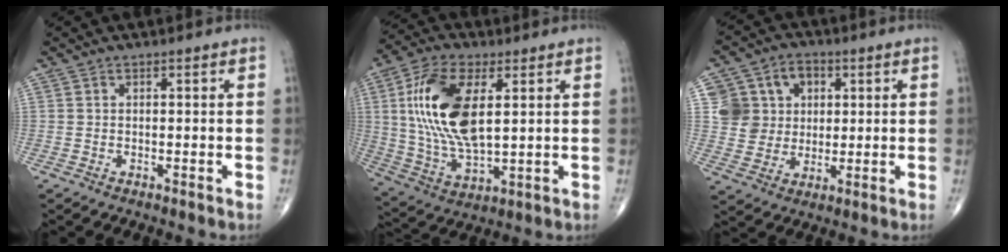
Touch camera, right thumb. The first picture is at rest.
{"total": 17.8, "force": [4.0, 8.5, 15.1], "torque": [-0.298, -0.011, 0.078]}
{"total": 10.8, "force": [2.6, 9.9, 3.6], "torque": [-0.027, 0.007, 0.049]}